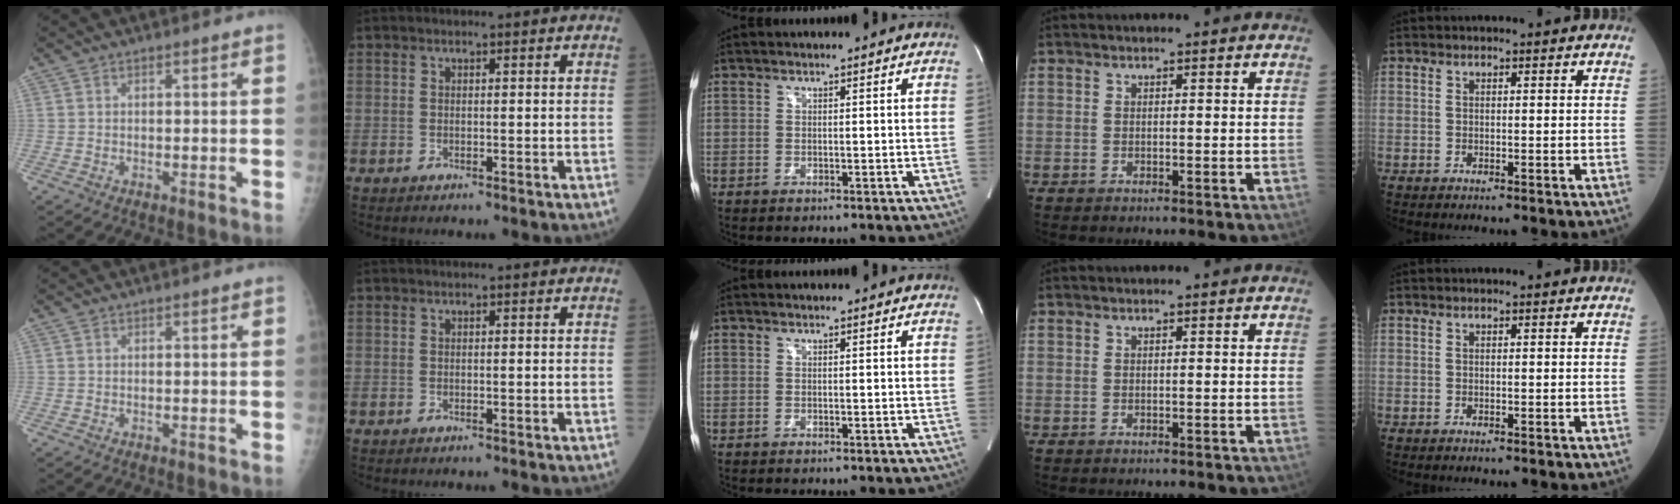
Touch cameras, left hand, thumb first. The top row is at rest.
{}